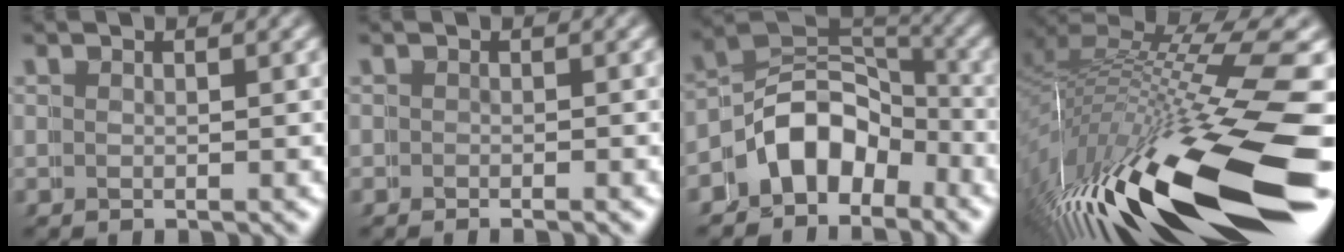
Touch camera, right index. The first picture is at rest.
{"total": 1.3, "force": [-0.7, 0.9, 0.7], "torque": [-0.015, -0.003, -0.015]}
{"total": 6.3, "force": [-2.7, 4.9, 2.9], "torque": [-0.055, -0.010, -0.055]}
{"total": 17.5, "force": [-6.6, 6.8, 14.7], "torque": [-0.247, -0.032, -0.071]}